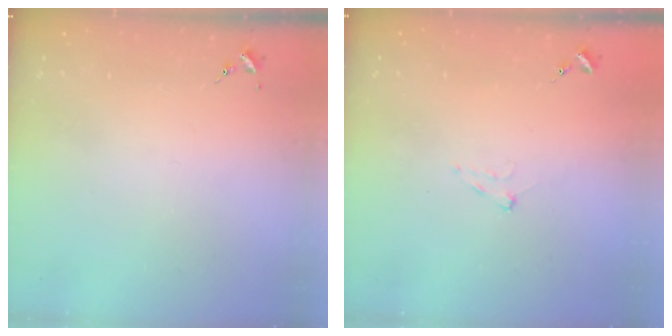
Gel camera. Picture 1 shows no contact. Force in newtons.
{"total": 6.0, "press": 6.0, "slide": 0.6}